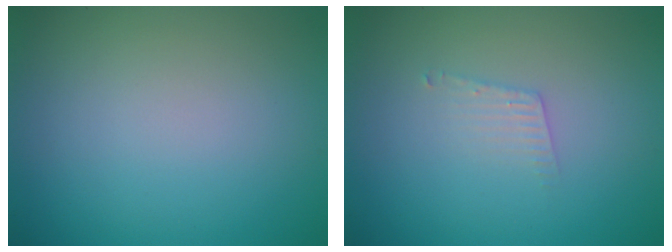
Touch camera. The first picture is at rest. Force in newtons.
{"total": 1.3, "press": 1.3, "slide": 0.1}